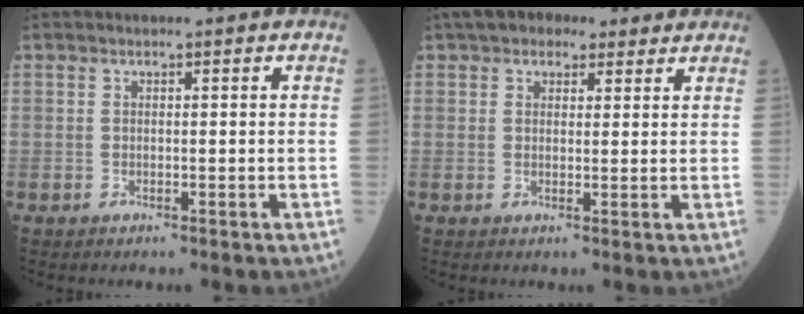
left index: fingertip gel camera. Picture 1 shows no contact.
{"total": 6.6, "force": [4.9, 3.4, 3.0], "torque": [-0.039, 0.036, 0.076]}